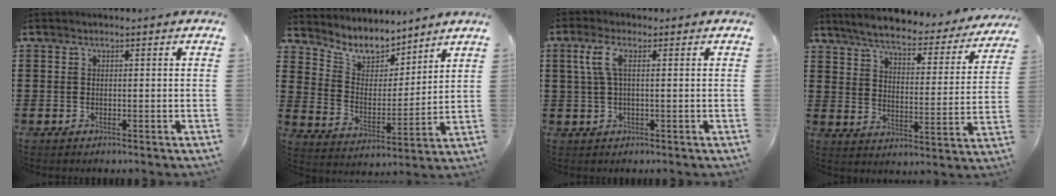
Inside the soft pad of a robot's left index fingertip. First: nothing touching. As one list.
[{"total": 7.6, "force": [6.9, 2.6, 1.4], "torque": [-0.069, -0.044, 0.127]}, {"total": 3.8, "force": [0.8, 1.0, 3.5], "torque": [-0.086, 0.000, 0.007]}, {"total": 5.5, "force": [5.0, 0.5, 2.2], "torque": [-0.068, -0.035, 0.081]}]